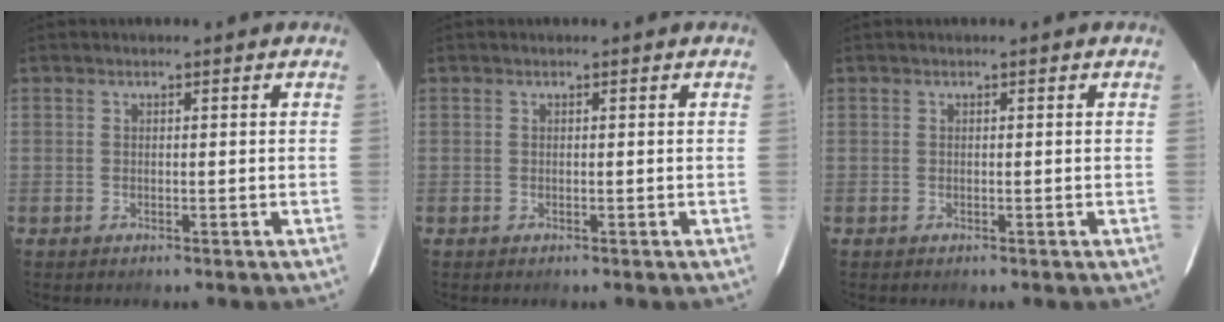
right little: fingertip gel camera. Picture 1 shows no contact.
{"total": 0.0}
{"total": 0.0}